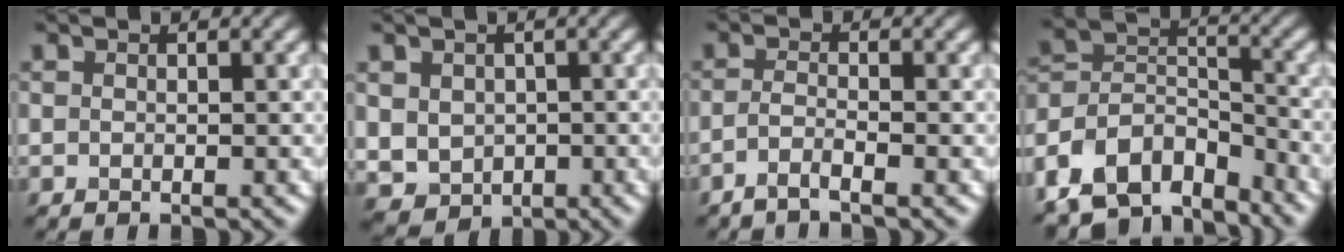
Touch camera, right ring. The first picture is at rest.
{"total": 4.1, "force": [-0.2, 3.7, 1.9], "torque": [-0.042, -0.008, 0.004]}
{"total": 1.9, "force": [-1.2, 0.4, 1.4], "torque": [-0.028, -0.001, -0.034]}
{"total": 9.1, "force": [-6.7, 5.0, 3.6], "torque": [-0.068, 0.012, -0.128]}